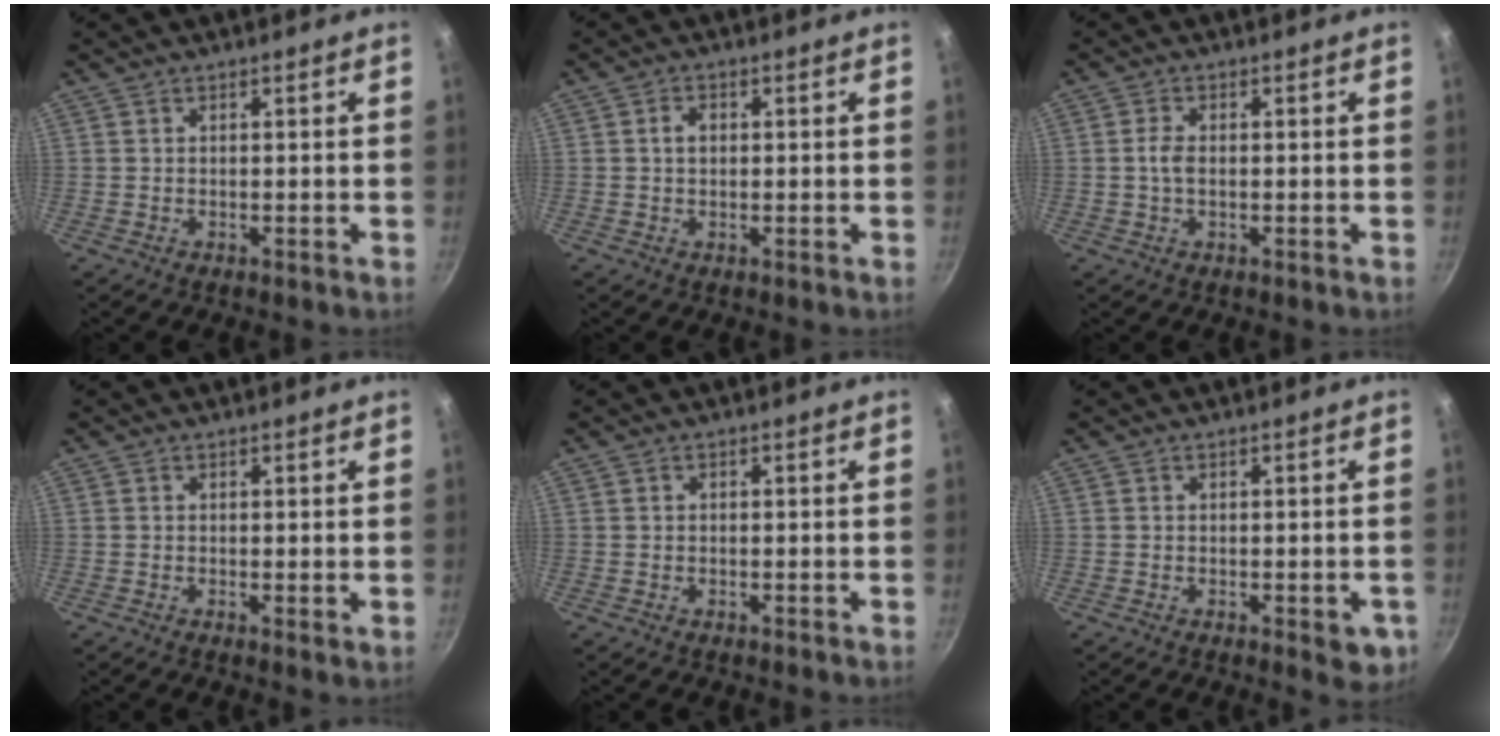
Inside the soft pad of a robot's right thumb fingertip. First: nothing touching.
{"total": 2.4, "force": [0.3, 1.8, 1.6], "torque": [-0.020, 0.006, 0.004]}
{"total": 2.7, "force": [-0.1, 1.6, 2.2], "torque": [-0.045, 0.005, -0.005]}
{"total": 0.7, "force": [0.2, 0.1, 0.6], "torque": [-0.010, -0.007, 0.000]}
{"total": 0.6, "force": [0.1, 0.5, 0.3], "torque": [-0.004, 0.005, 0.002]}
{"total": 4.1, "force": [-1.4, 1.9, 3.4], "torque": [-0.029, -0.002, -0.016]}